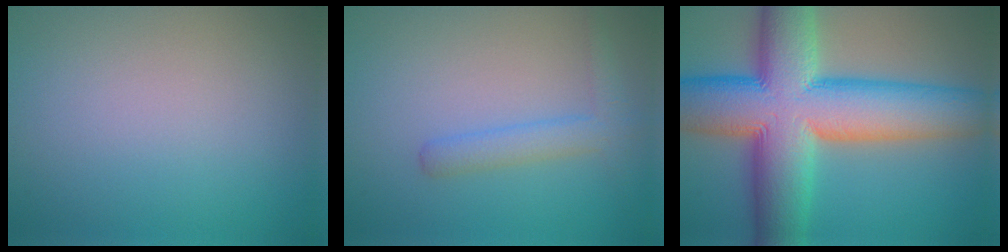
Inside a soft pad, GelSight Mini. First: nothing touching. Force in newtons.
{"total": 2.5, "press": 2.5, "slide": 0.0}
{"total": 15.8, "press": 15.8, "slide": 0.3}